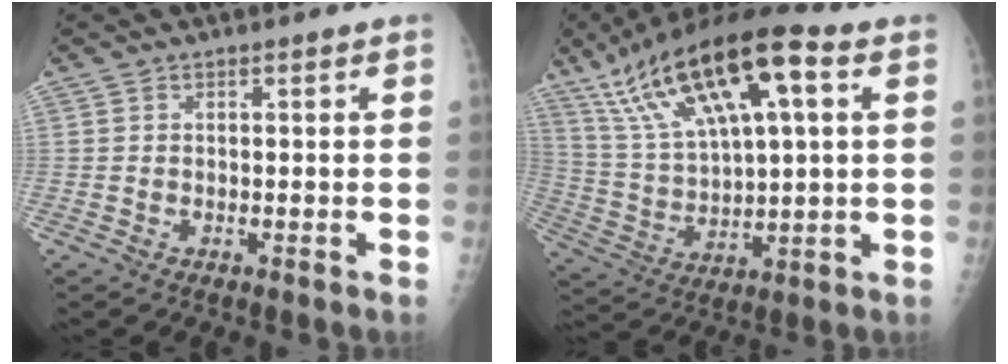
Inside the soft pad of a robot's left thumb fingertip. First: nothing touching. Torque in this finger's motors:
{"motor_torque": [0.93, 1.10, 1.38, -1.39, 0.38]}